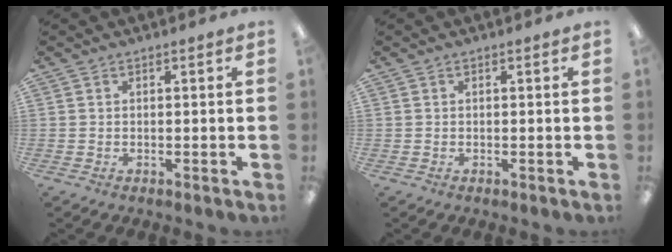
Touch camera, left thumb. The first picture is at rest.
{"total": 0.0}